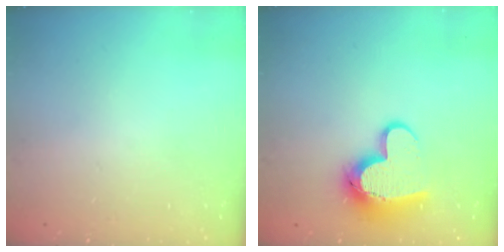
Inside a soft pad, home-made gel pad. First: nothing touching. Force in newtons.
{"total": 12.4, "press": 12.3, "slide": 1.2}